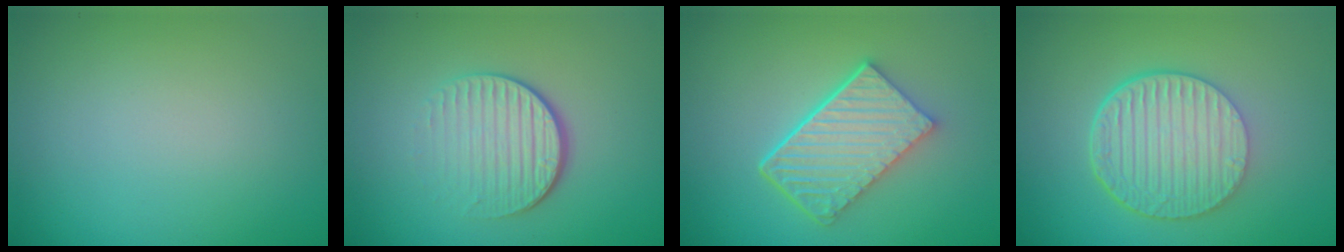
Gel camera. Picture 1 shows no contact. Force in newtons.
{"total": 4.0, "press": 2.7, "slide": 3.0}
{"total": 5.9, "press": 4.3, "slide": 4.1}
{"total": 6.7, "press": 4.6, "slide": 4.9}